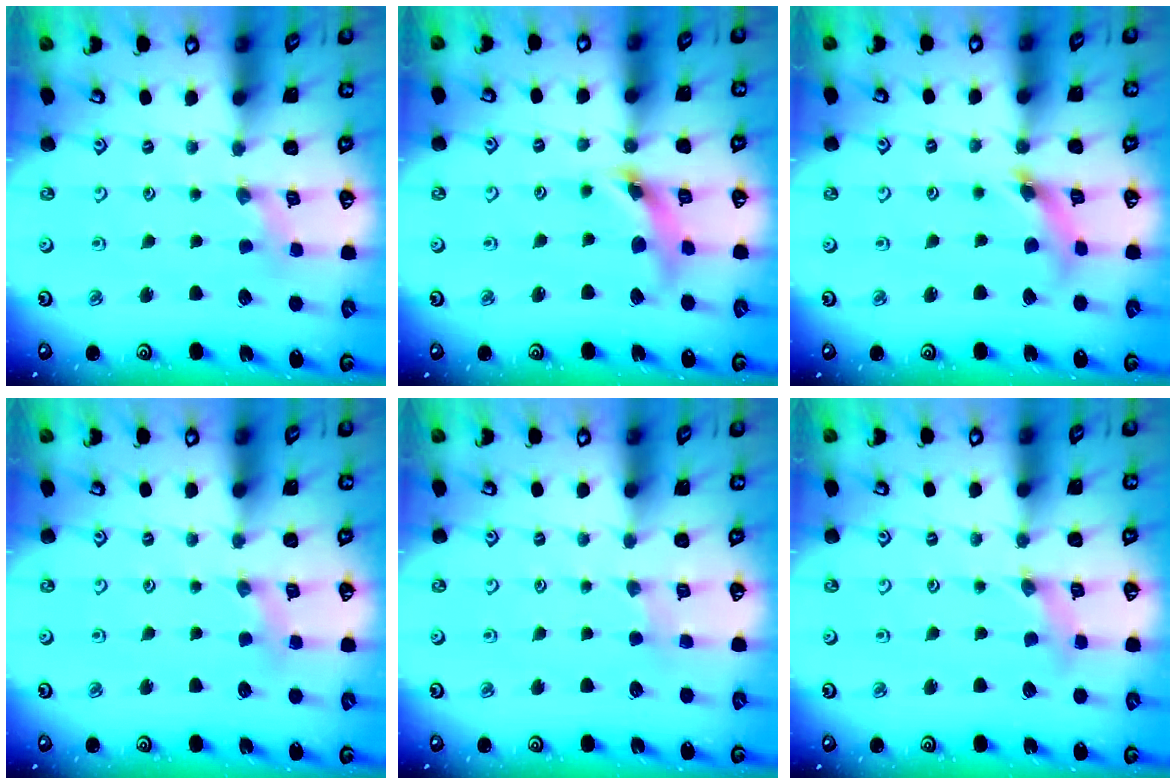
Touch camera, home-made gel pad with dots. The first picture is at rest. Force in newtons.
{"total": 10.0, "press": 9.9, "slide": 1.0}
{"total": 6.3, "press": 6.3, "slide": 0.7}
{"total": 2.0, "press": 2.0, "slide": 0.4}
{"total": 1.4, "press": 1.4, "slide": 0.4}
{"total": 0.8, "press": 0.8, "slide": 0.0}